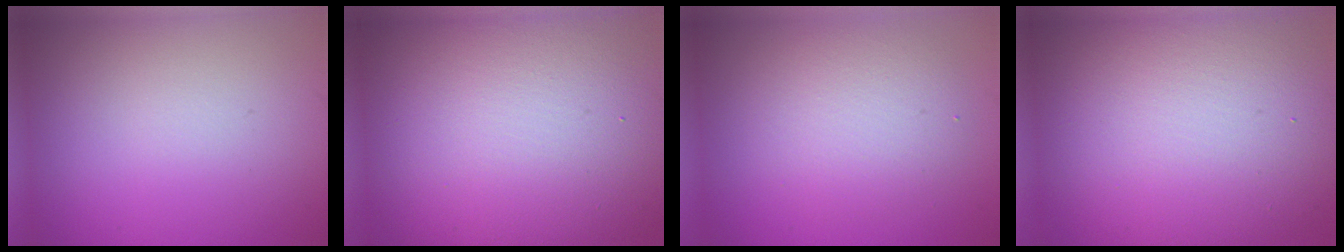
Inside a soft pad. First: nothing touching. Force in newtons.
{"total": 17.5, "press": 17.5, "slide": 0.7}
{"total": 3.7, "press": 3.7, "slide": 0.0}
{"total": 13.9, "press": 13.9, "slide": 1.1}